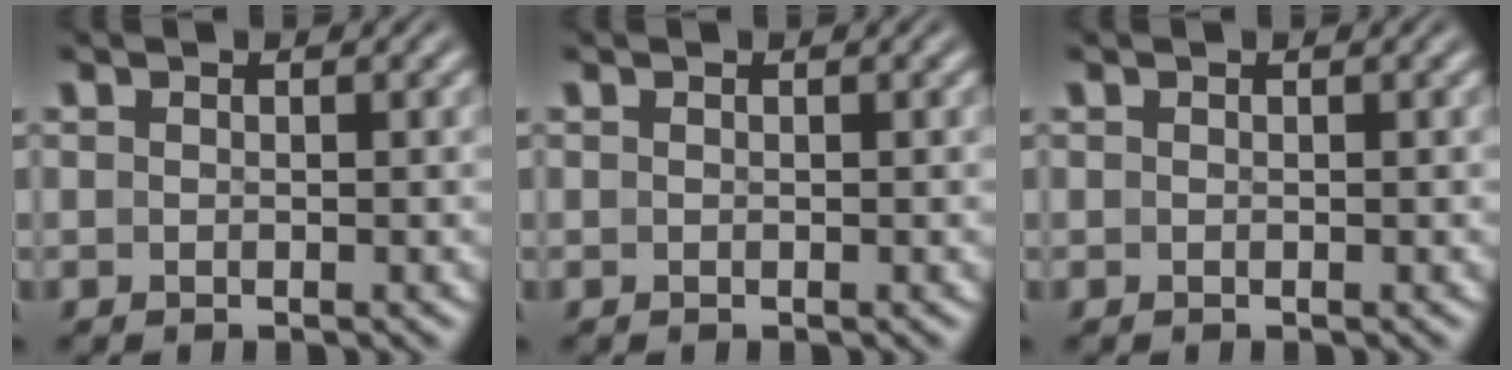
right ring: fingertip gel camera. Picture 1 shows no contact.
{"total": 0.0}
{"total": 0.0}